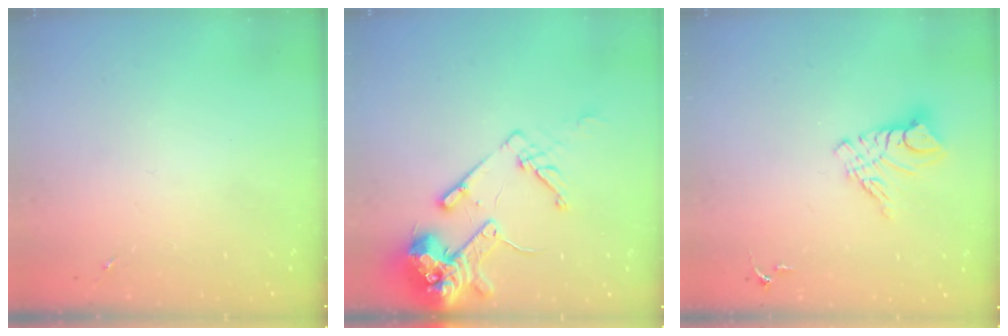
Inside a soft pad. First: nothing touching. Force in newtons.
{"total": 15.8, "press": 15.6, "slide": 2.0}
{"total": 10.3, "press": 10.3, "slide": 0.9}